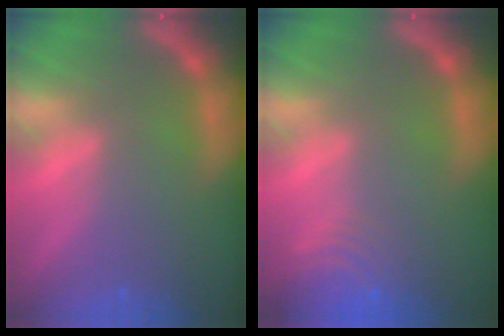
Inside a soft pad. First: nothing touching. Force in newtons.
{"total": 6.5}